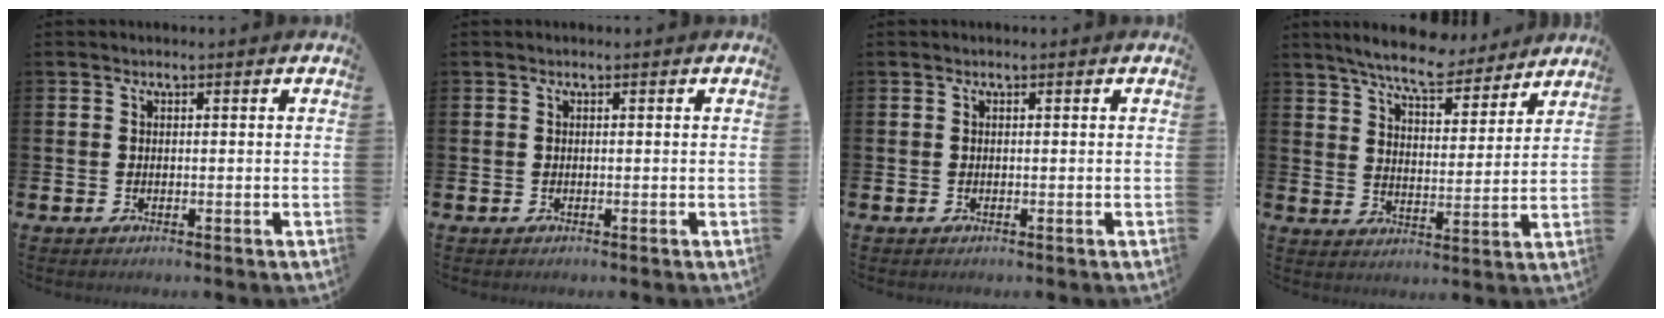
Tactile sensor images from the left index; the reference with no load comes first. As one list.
[{"total": 0.0}, {"total": 0.0}, {"total": 8.1, "force": [7.6, 1.3, 2.6], "torque": [-0.060, -0.044, 0.132]}]